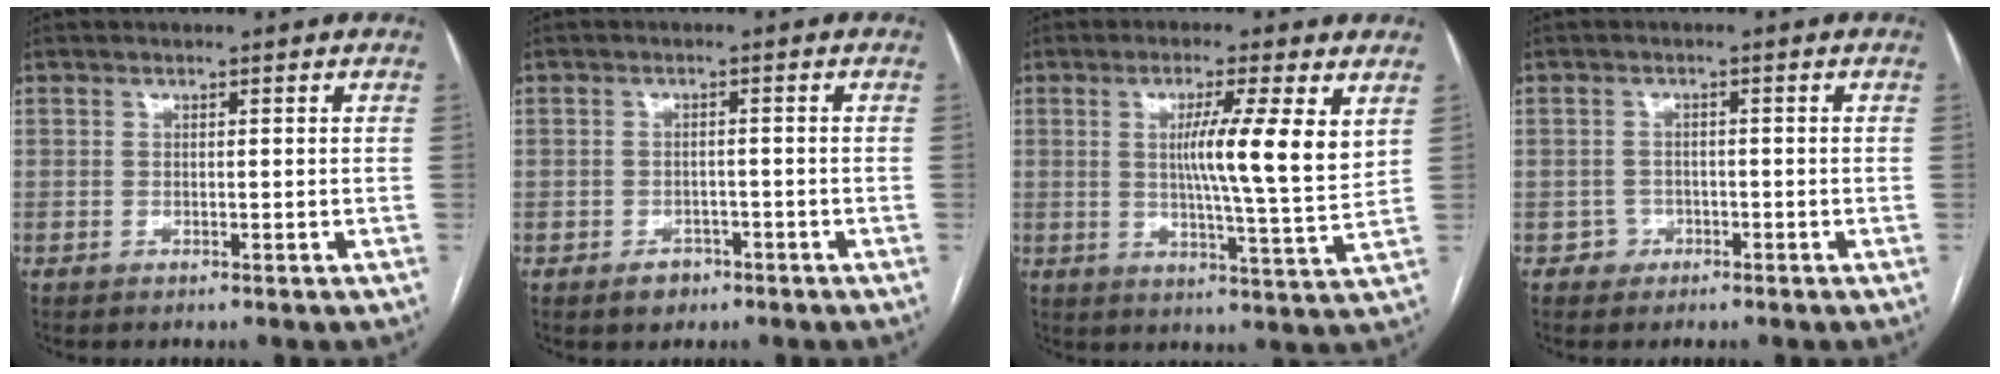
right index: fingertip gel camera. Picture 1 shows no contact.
{"total": 2.8, "force": [-1.8, 2.0, 0.9], "torque": [-0.008, 0.005, -0.020]}
{"total": 10.2, "force": [3.0, -0.1, 9.8], "torque": [-0.156, -0.006, 0.042]}
{"total": 2.2, "force": [-1.1, 1.9, -0.2], "torque": [0.014, 0.012, -0.021]}